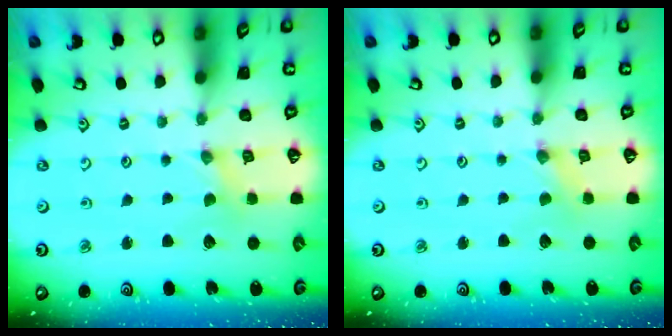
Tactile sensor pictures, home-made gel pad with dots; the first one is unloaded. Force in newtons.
{"total": 0.0}